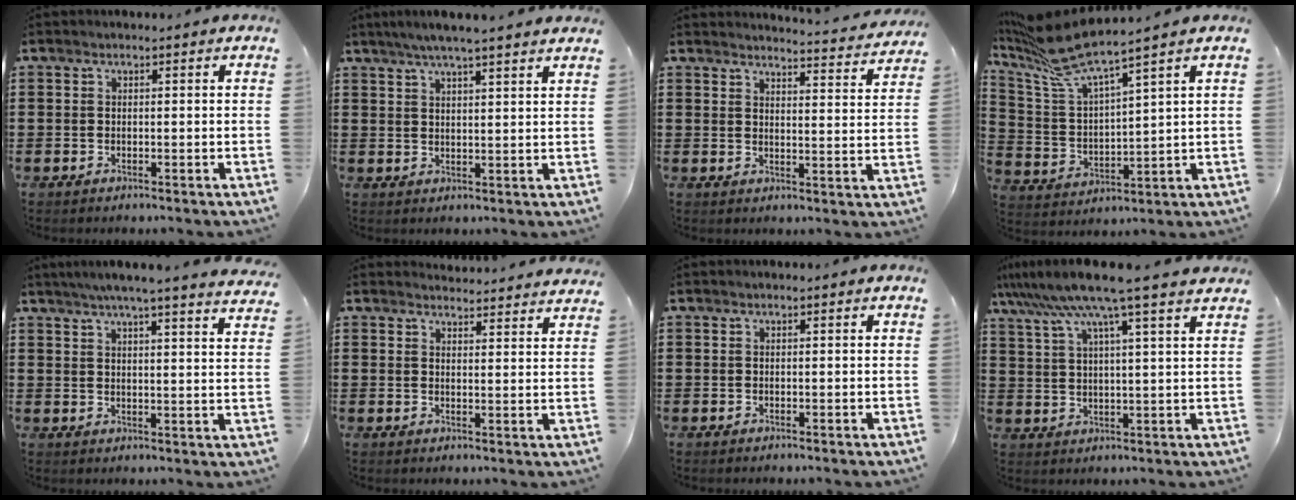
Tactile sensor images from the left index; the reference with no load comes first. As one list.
[{"total": 4.3, "force": [3.8, -0.5, 1.9], "torque": [-0.048, -0.009, 0.068]}, {"total": 3.4, "force": [3.3, -0.3, 0.5], "torque": [-0.018, -0.030, 0.055]}, {"total": 8.7, "force": [7.4, 0.7, 4.6], "torque": [-0.130, -0.046, 0.124]}, {"total": 5.1, "force": [4.6, -0.7, 2.1], "torque": [-0.058, -0.022, 0.079]}, {"total": 3.3, "force": [3.3, -0.1, -0.1], "torque": [0.000, -0.022, 0.059]}, {"total": 0.0}, {"total": 9.6, "force": [7.7, -0.2, 5.7], "torque": [-0.137, -0.030, 0.130]}]